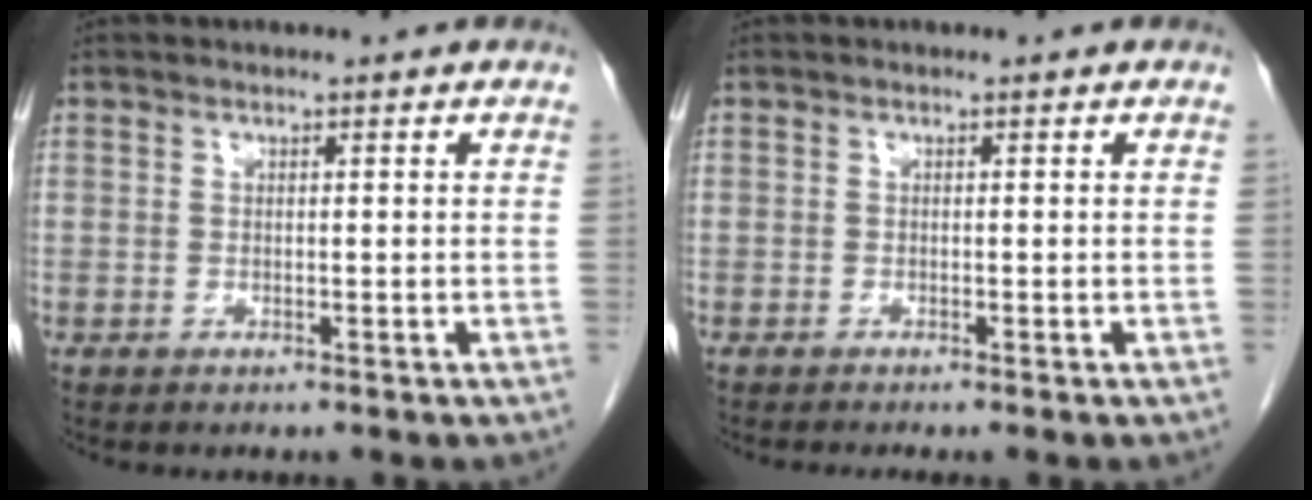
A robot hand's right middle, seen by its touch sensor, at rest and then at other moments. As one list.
[{"total": 1.0, "force": [-0.8, -0.3, 0.5], "torque": [-0.006, 0.001, -0.014]}]